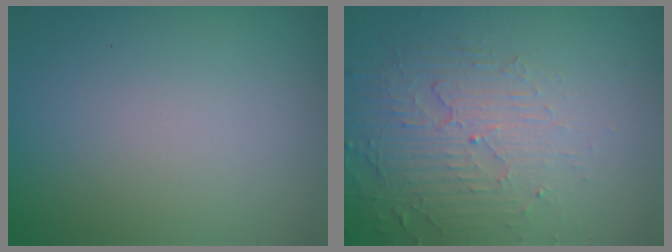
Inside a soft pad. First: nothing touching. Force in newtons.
{"total": 4.9, "press": 3.4, "slide": 3.6}